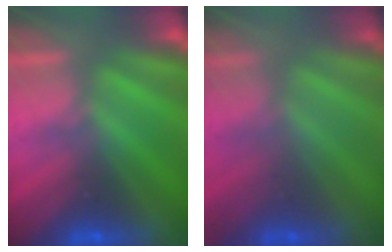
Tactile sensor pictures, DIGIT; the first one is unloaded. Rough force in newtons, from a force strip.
{"total": 1.8}